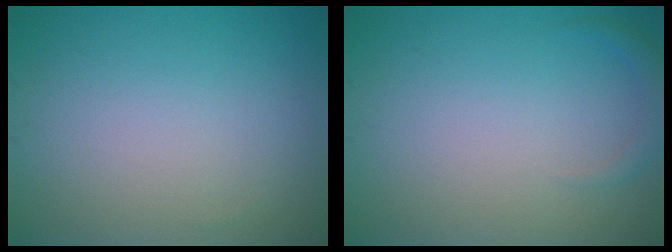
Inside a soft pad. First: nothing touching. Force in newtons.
{"total": 1.2, "press": 1.2, "slide": 0.2}